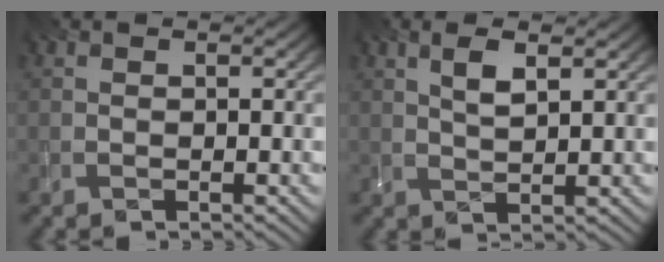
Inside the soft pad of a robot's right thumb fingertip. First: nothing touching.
{"total": 3.1, "force": [1.6, 0.9, 2.5], "torque": [-0.057, -0.001, 0.034]}